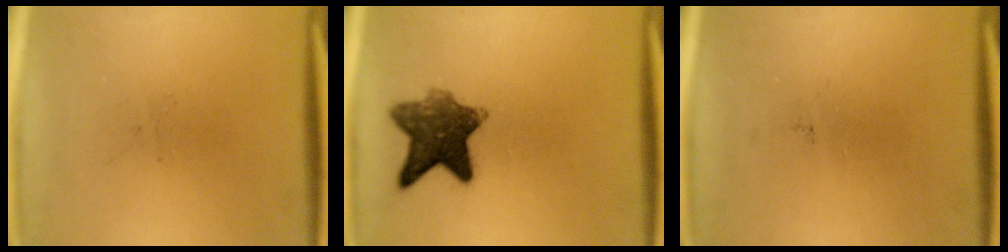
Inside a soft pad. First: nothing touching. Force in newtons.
{"total": 9.1}
{"total": 0.0}